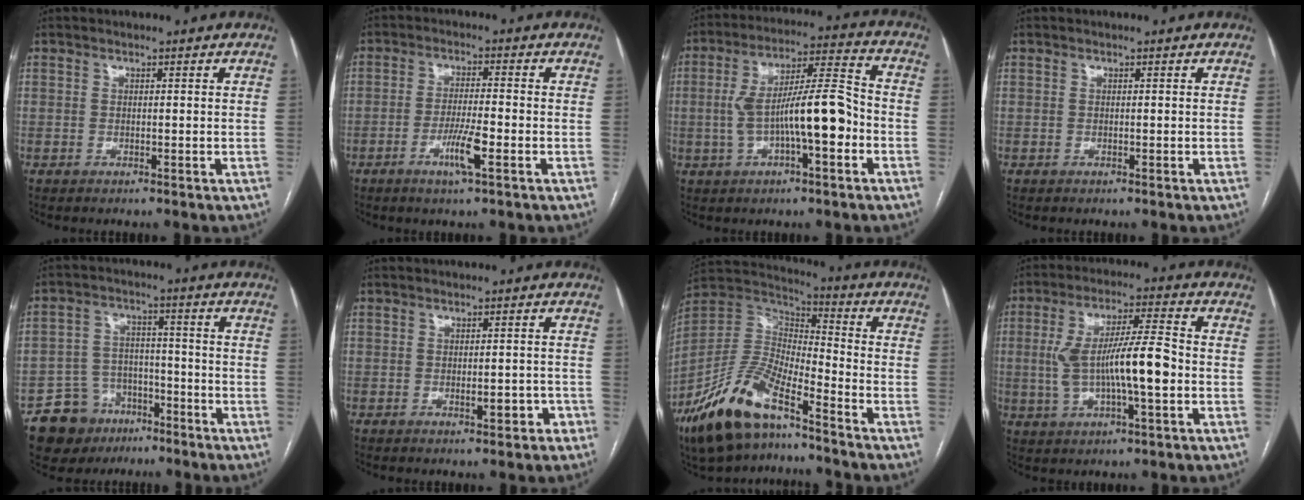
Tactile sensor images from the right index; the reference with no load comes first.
{"total": 5.6, "force": [-2.5, 0.1, 5.0], "torque": [-0.094, -0.007, -0.046]}
{"total": 12.9, "force": [-2.6, 2.3, 12.4], "torque": [-0.223, 0.026, -0.041]}
{"total": 0.0}
{"total": 9.4, "force": [-5.9, 7.1, 1.5], "torque": [-0.032, 0.032, -0.089]}
{"total": 2.8, "force": [-1.3, 1.0, 2.3], "torque": [-0.031, 0.002, -0.014]}
{"total": 16.7, "force": [-11.2, 5.3, 11.3], "torque": [-0.234, 0.001, -0.206]}
{"total": 11.9, "force": [-1.2, 1.9, 11.7], "torque": [-0.223, 0.016, -0.019]}